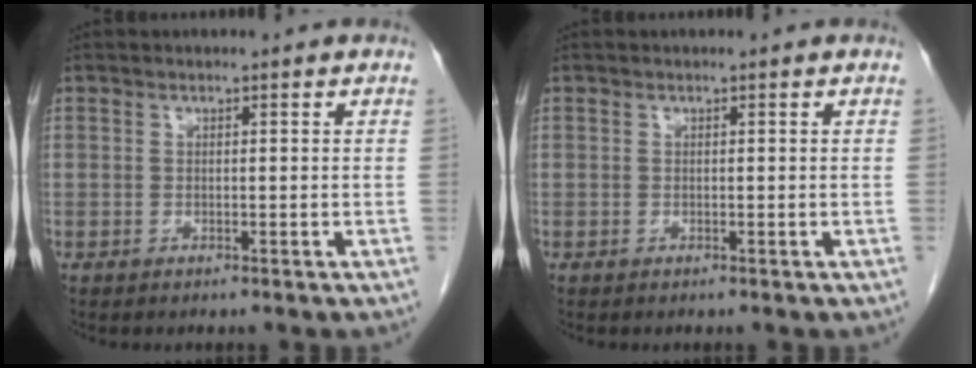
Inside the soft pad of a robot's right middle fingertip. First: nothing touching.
{"total": 0.0}